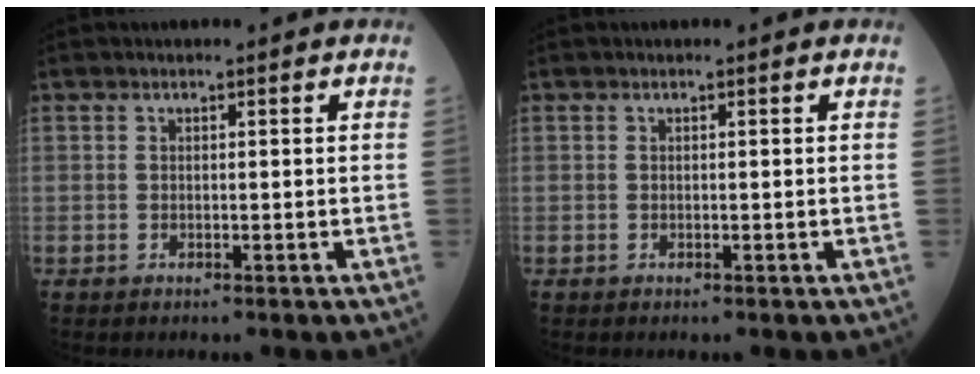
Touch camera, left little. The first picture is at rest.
{"total": 0.0}